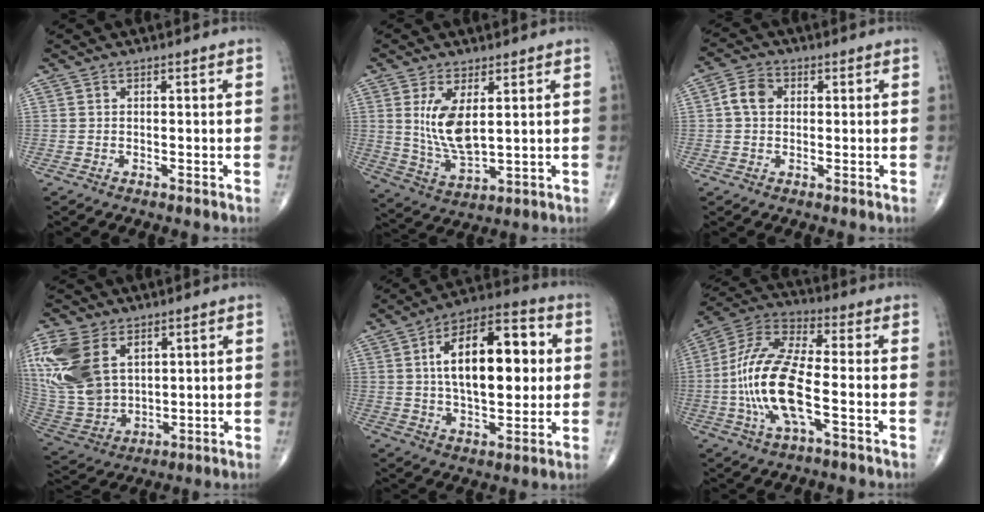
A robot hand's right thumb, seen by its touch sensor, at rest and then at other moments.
{"total": 9.8, "force": [2.4, 4.3, 8.4], "torque": [-0.162, -0.025, 0.060]}
{"total": 4.6, "force": [0.7, 3.5, 2.8], "torque": [-0.047, 0.011, 0.006]}
{"total": 19.1, "force": [7.1, 12.4, 12.7], "torque": [-0.282, -0.022, 0.150]}
{"total": 20.4, "force": [3.3, 10.0, 17.5], "torque": [-0.251, 0.013, 0.047]}
{"total": 16.3, "force": [-3.2, 5.5, 15.0], "torque": [-0.323, 0.026, -0.067]}